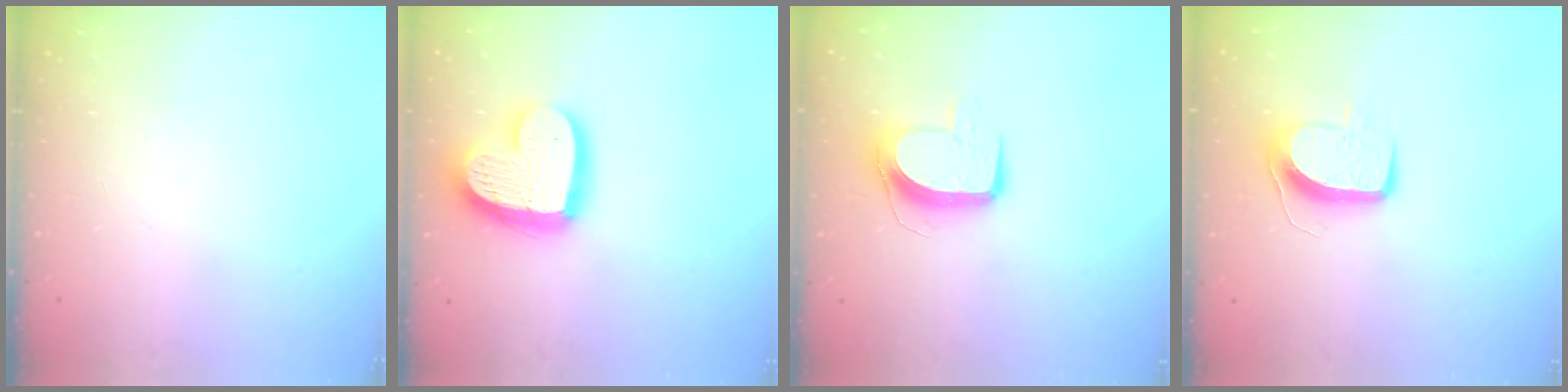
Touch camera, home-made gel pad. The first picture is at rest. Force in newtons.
{"total": 17.9, "press": 17.8, "slide": 1.7}
{"total": 9.8, "press": 9.8, "slide": 0.4}
{"total": 11.0, "press": 11.0, "slide": 0.9}